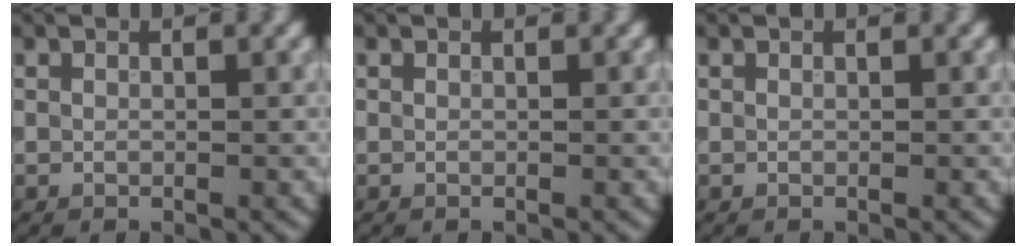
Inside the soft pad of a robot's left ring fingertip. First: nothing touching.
{"total": 0.0}
{"total": 0.0}